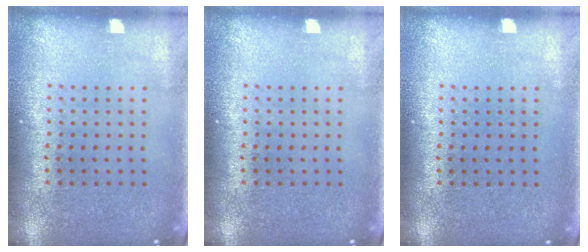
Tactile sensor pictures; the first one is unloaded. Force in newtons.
{"total": 0.0}
{"total": 0.0}